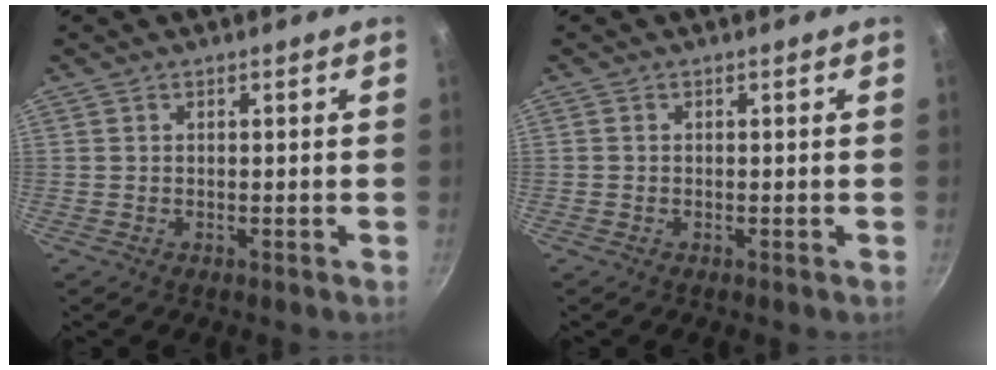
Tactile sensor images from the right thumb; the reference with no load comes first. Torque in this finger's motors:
{"motor_torque": [0.42, 0.24, -0.25, 0.18, 0.01]}